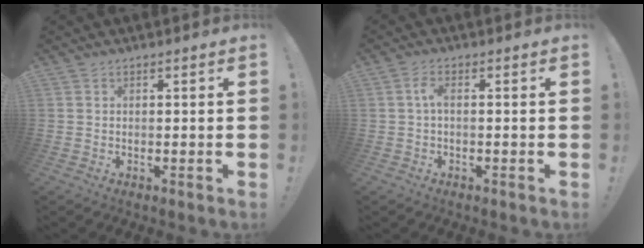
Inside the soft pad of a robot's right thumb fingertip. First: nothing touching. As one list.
[{"total": 3.1, "force": [-0.1, 0.9, 3.0], "torque": [-0.066, 0.002, -0.004]}]